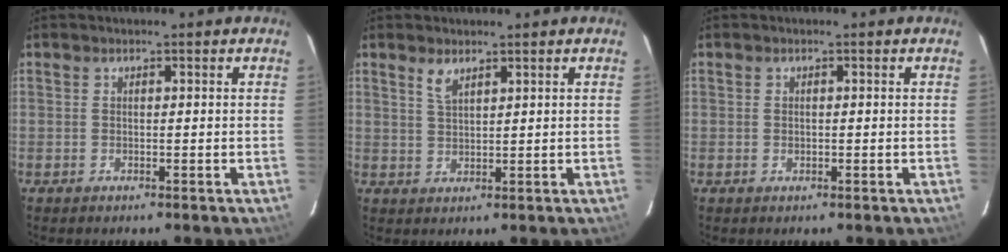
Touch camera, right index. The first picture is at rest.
{"total": 2.7, "force": [1.9, 1.0, 1.7], "torque": [-0.033, 0.000, 0.036]}
{"total": 0.8, "force": [-0.2, 0.5, 0.5], "torque": [-0.009, 0.003, -0.002]}